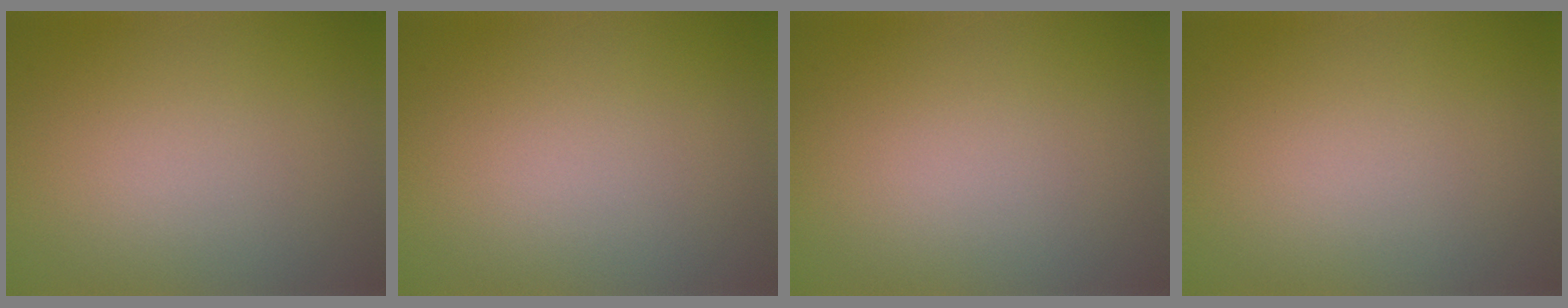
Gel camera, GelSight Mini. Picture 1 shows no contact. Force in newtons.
{"total": 0.0}
{"total": 0.0}
{"total": 0.0}